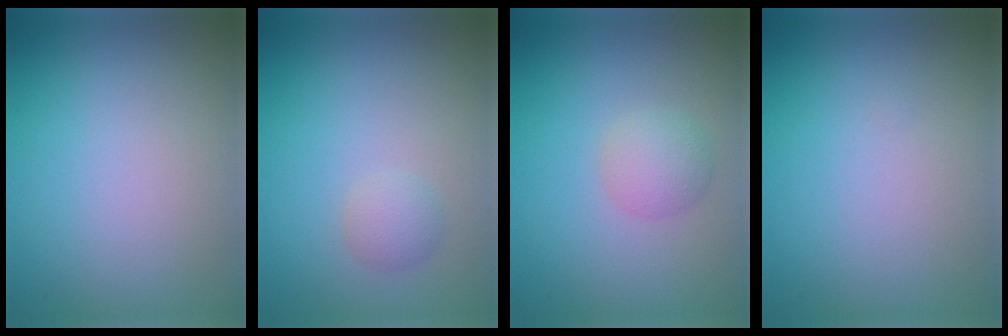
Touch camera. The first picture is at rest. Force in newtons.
{"total": 1.4, "press": 1.4, "slide": 0.1}
{"total": 2.3, "press": 2.3, "slide": 0.0}
{"total": 0.0}